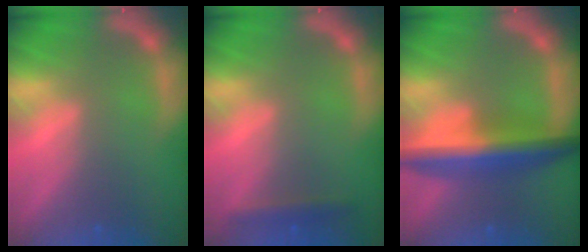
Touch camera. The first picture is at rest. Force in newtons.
{"total": 1.9}
{"total": 7.5}